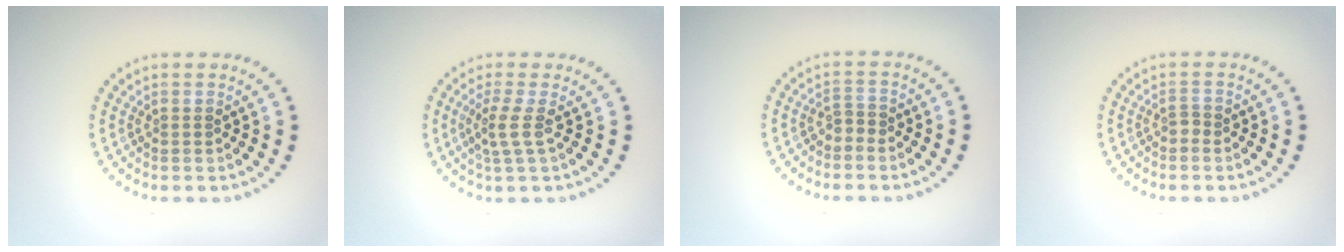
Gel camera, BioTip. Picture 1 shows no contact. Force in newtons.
{"total": 2.2, "press": 1.7, "slide": 1.4}
{"total": 1.0, "press": 0.8, "slide": 0.7}
{"total": 0.9, "press": 0.6, "slide": 0.7}